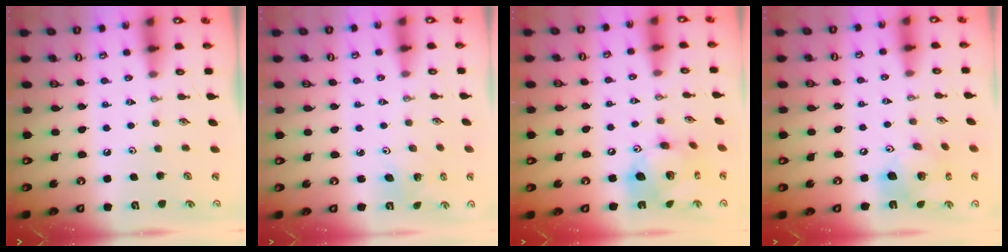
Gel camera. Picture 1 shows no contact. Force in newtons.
{"total": 2.7, "press": 2.7, "slide": 0.2}
{"total": 16.9, "press": 16.8, "slide": 1.5}
{"total": 15.2, "press": 15.1, "slide": 2.1}